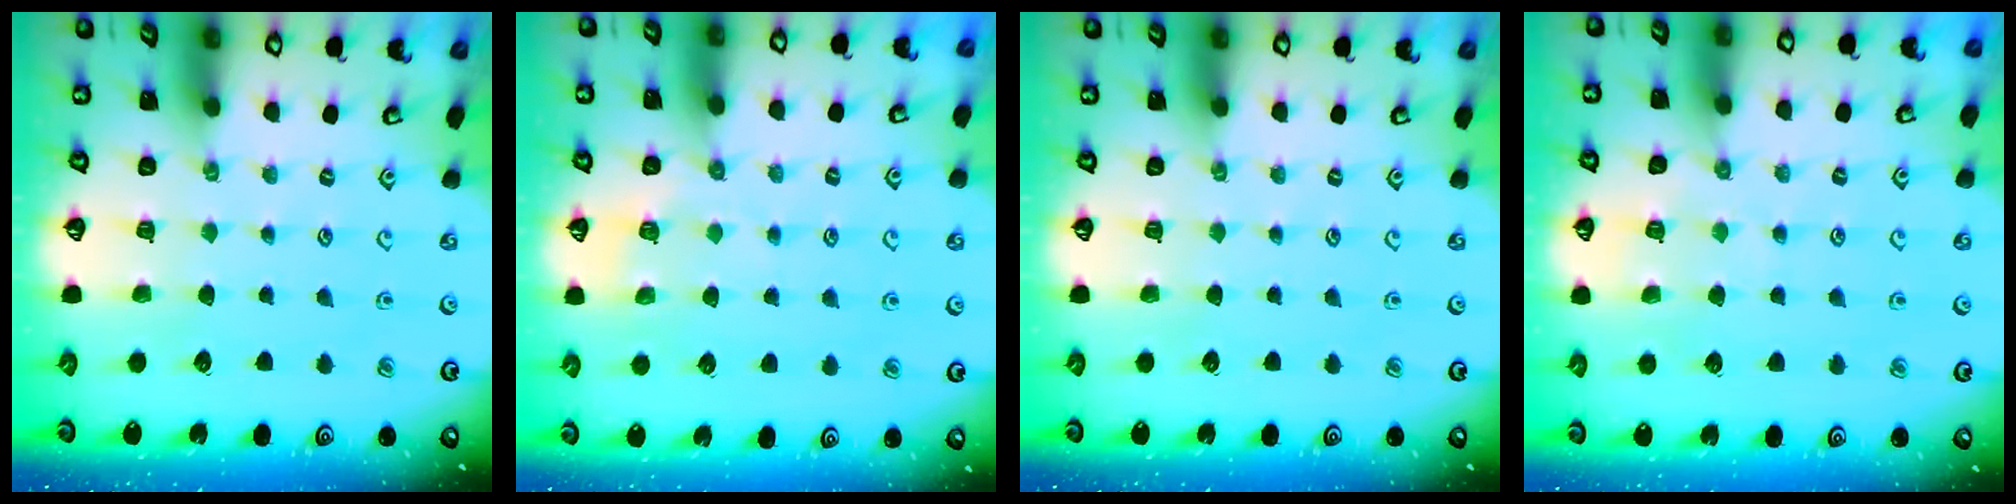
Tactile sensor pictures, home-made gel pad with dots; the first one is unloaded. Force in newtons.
{"total": 5.7, "press": 5.5, "slide": 1.4}
{"total": 0.0}
{"total": 6.3, "press": 6.2, "slide": 0.6}